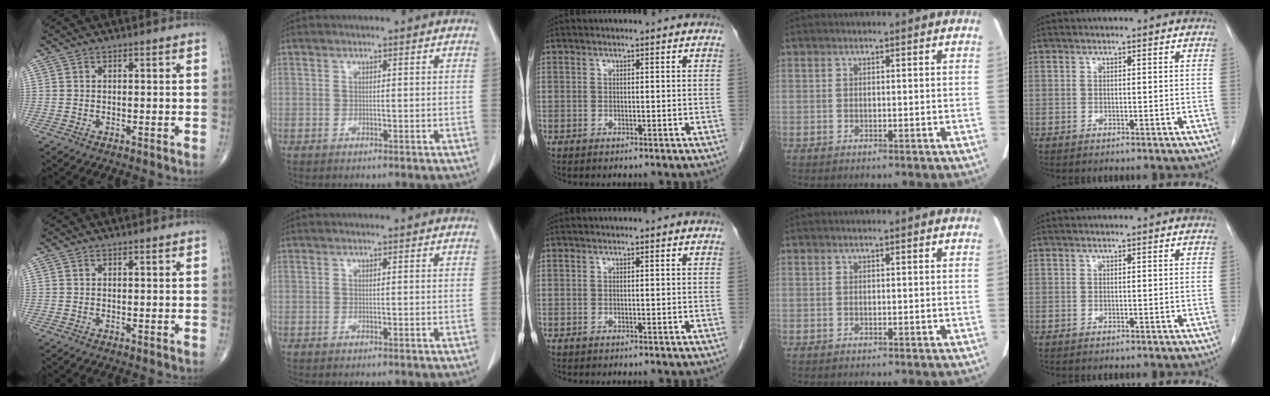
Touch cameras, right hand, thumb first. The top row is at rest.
{}